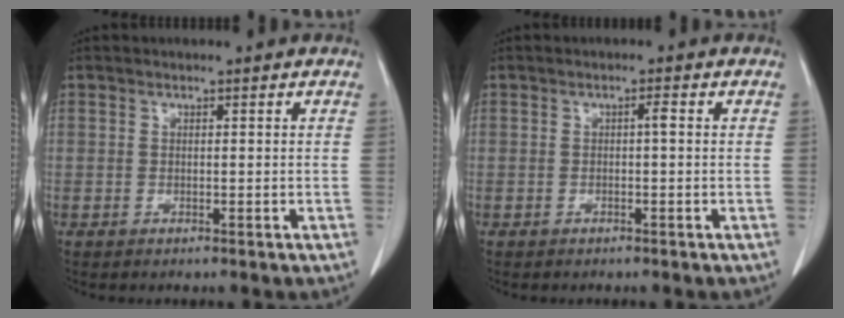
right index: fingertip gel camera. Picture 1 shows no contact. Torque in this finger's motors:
{"motor_torque": [0.18, -0.15, 0.02, 0.02]}